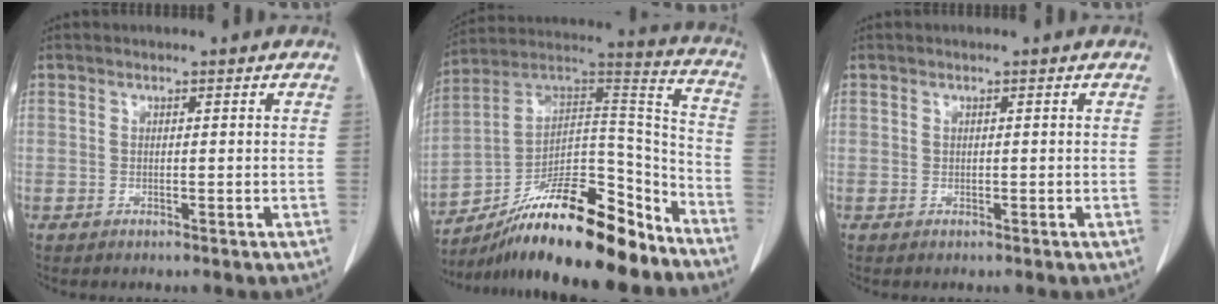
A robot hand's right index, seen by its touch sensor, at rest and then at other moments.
{"total": 23.2, "force": [-17.1, 5.4, 14.6], "torque": [-0.219, 0.033, -0.287]}
{"total": 0.0}